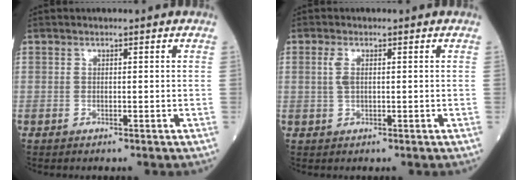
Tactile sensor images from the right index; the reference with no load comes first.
{"total": 2.0, "force": [0.4, 0.7, 1.8], "torque": [-0.043, 0.003, 0.010]}